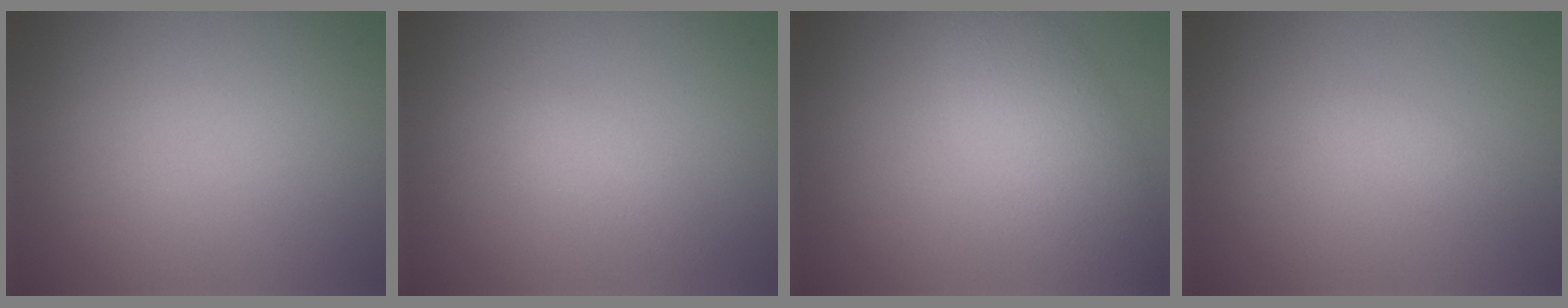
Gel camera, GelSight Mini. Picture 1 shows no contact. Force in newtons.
{"total": 1.4, "press": 1.4, "slide": 0.0}
{"total": 5.1, "press": 5.1, "slide": 0.1}
{"total": 0.9, "press": 0.9, "slide": 0.0}